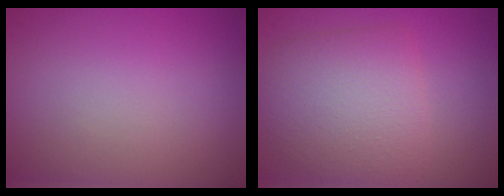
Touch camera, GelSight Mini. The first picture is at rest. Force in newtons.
{"total": 5.9, "press": 5.9, "slide": 0.2}